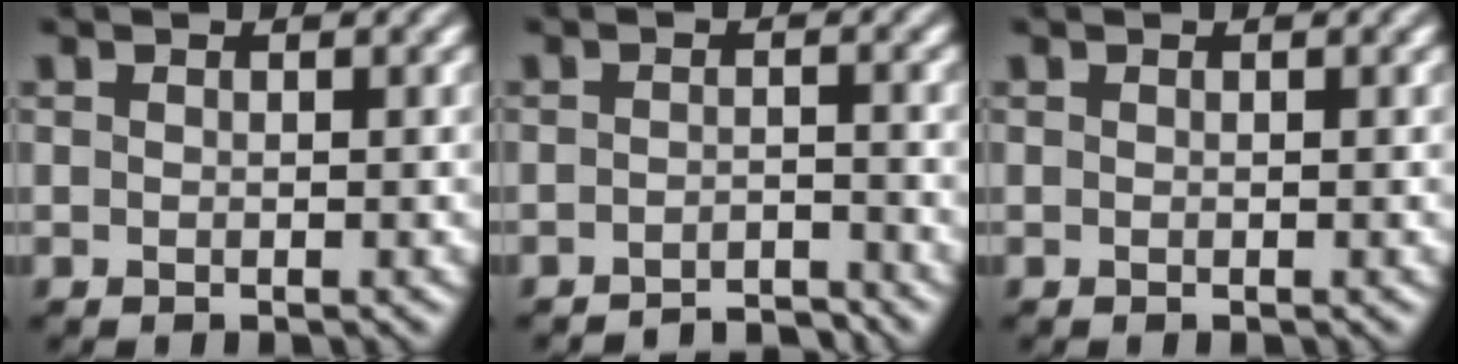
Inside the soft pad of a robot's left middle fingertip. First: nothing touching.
{"total": 2.9, "force": [-2.8, 0.3, 0.7], "torque": [-0.004, 0.006, -0.045]}
{"total": 0.0}